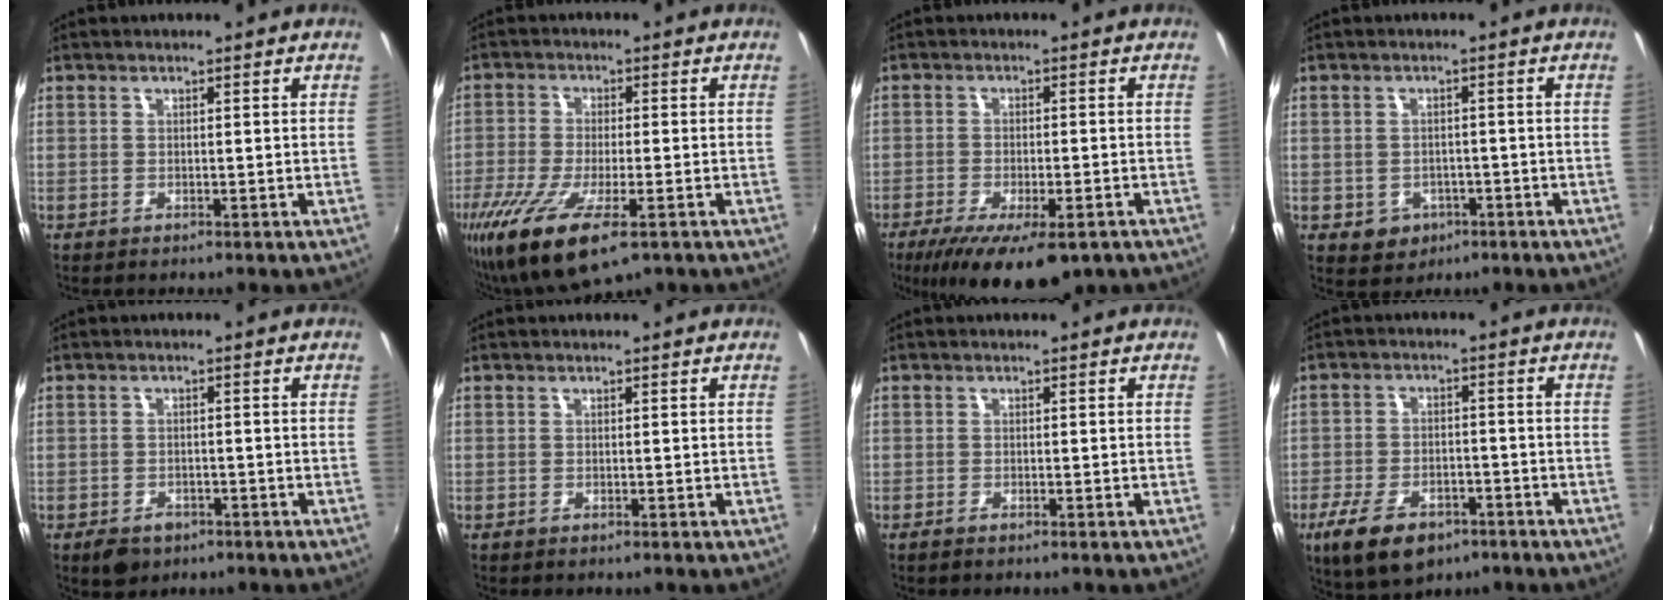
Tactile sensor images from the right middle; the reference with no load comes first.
{"total": 13.9, "force": [-7.7, 4.1, 10.8], "torque": [-0.232, -0.053, -0.136]}
{"total": 13.7, "force": [-9.0, 4.4, 9.3], "torque": [-0.180, -0.040, -0.136]}
{"total": 4.8, "force": [-1.8, 4.3, 1.4], "torque": [-0.040, 0.003, -0.014]}
{"total": 4.3, "force": [-2.8, 2.7, 1.9], "torque": [-0.049, -0.006, -0.039]}
{"total": 0.0}
{"total": 0.9, "force": [-0.8, 0.0, 0.5], "torque": [-0.010, -0.003, -0.016]}
{"total": 11.6, "force": [-7.1, 6.0, 6.9], "torque": [-0.159, -0.019, -0.117]}